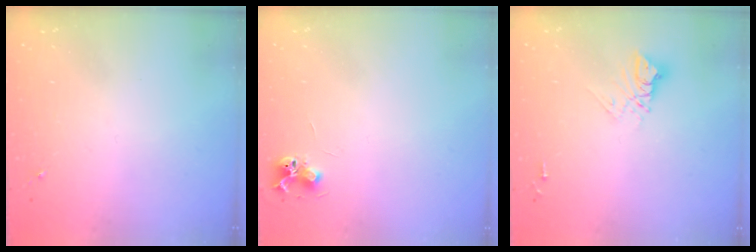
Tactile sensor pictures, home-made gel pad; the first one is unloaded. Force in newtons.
{"total": 6.5, "press": 6.5, "slide": 0.8}
{"total": 9.3, "press": 9.3, "slide": 0.8}